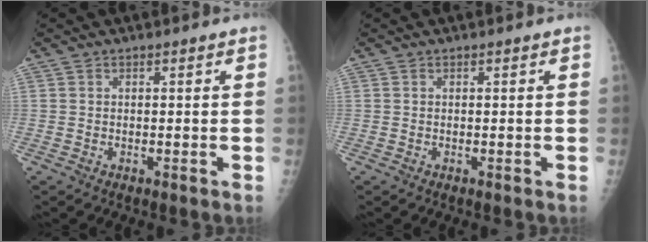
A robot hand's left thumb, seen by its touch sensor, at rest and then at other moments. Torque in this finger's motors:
{"motor_torque": [0.00, 0.00, 0.00, 0.00, 0.00]}